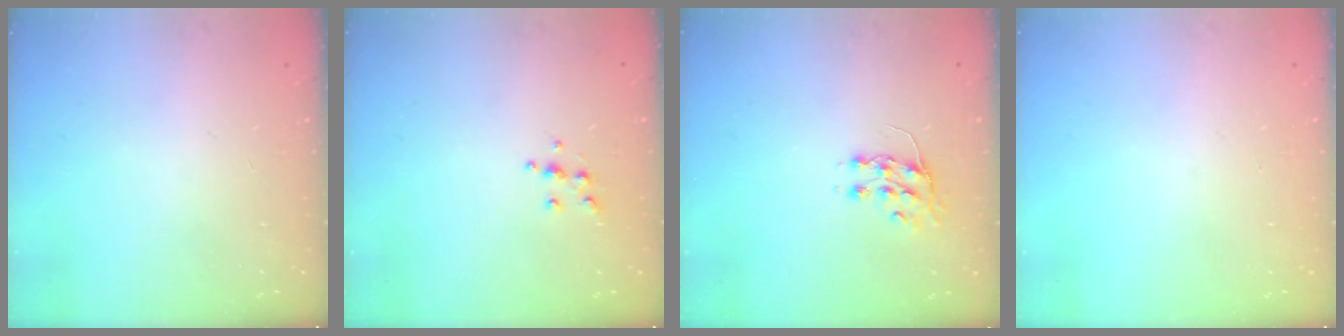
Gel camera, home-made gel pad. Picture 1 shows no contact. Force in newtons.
{"total": 4.5, "press": 4.5, "slide": 0.5}
{"total": 7.6, "press": 7.5, "slide": 0.9}
{"total": 0.0}